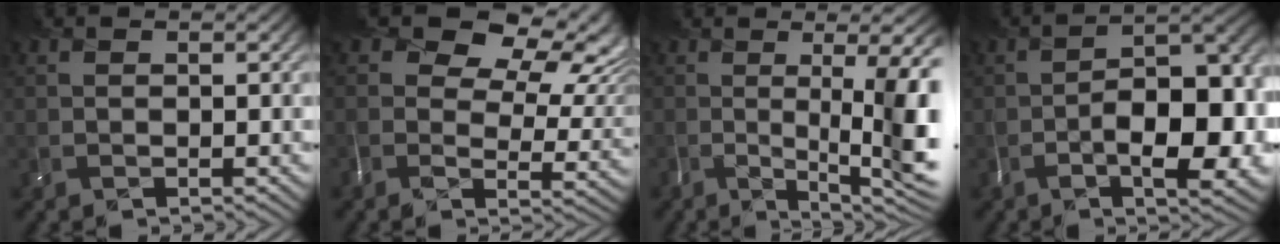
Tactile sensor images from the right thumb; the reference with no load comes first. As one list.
[{"total": 11.4, "force": [5.4, 6.5, 7.7], "torque": [-0.124, -0.004, 0.098]}, {"total": 10.8, "force": [-2.1, 2.3, 10.4], "torque": [-0.112, -0.002, -0.032]}, {"total": 11.0, "force": [-4.4, 3.6, 9.5], "torque": [-0.143, 0.001, -0.063]}]